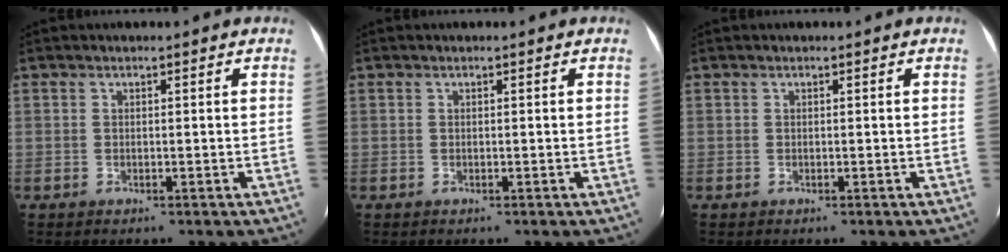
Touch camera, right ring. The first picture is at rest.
{"total": 0.0}
{"total": 0.0}